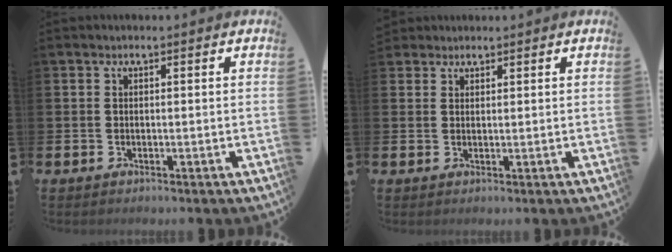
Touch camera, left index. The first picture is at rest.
{"total": 1.9, "force": [1.7, 0.8, 0.0], "torque": [0.003, -0.001, 0.032]}